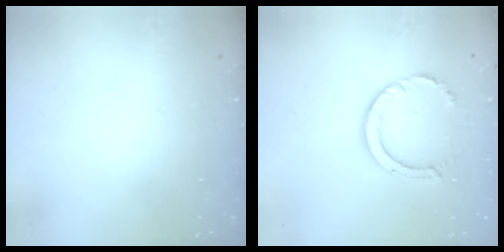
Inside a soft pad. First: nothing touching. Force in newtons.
{"total": 8.3, "press": 8.2, "slide": 0.6}